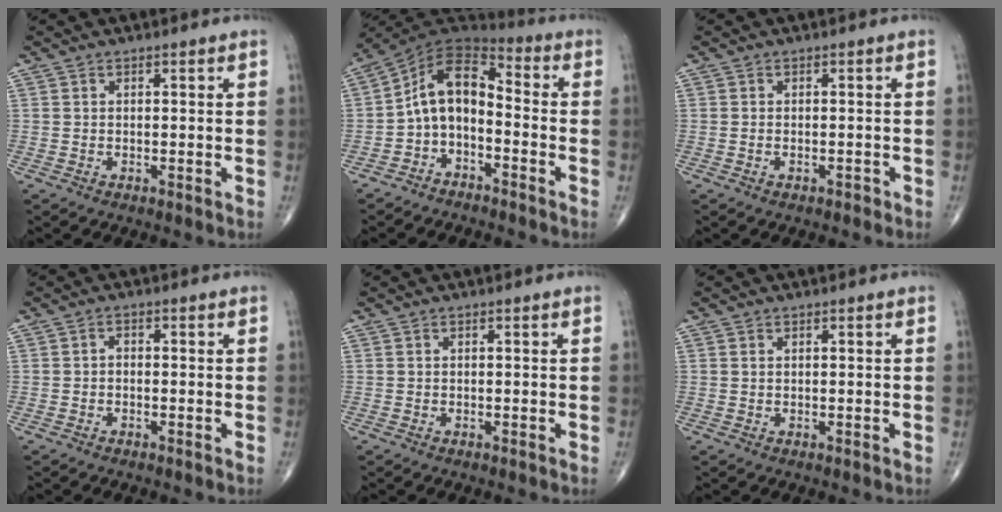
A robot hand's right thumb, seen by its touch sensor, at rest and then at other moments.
{"total": 10.3, "force": [-2.8, 6.2, 7.7], "torque": [-0.114, 0.074, -0.065]}
{"total": 0.9, "force": [-0.6, 0.5, 0.5], "torque": [-0.013, 0.010, -0.006]}
{"total": 1.0, "force": [-0.4, 0.6, 0.6], "torque": [-0.003, 0.005, -0.012]}
{"total": 0.0}
{"total": 0.0}